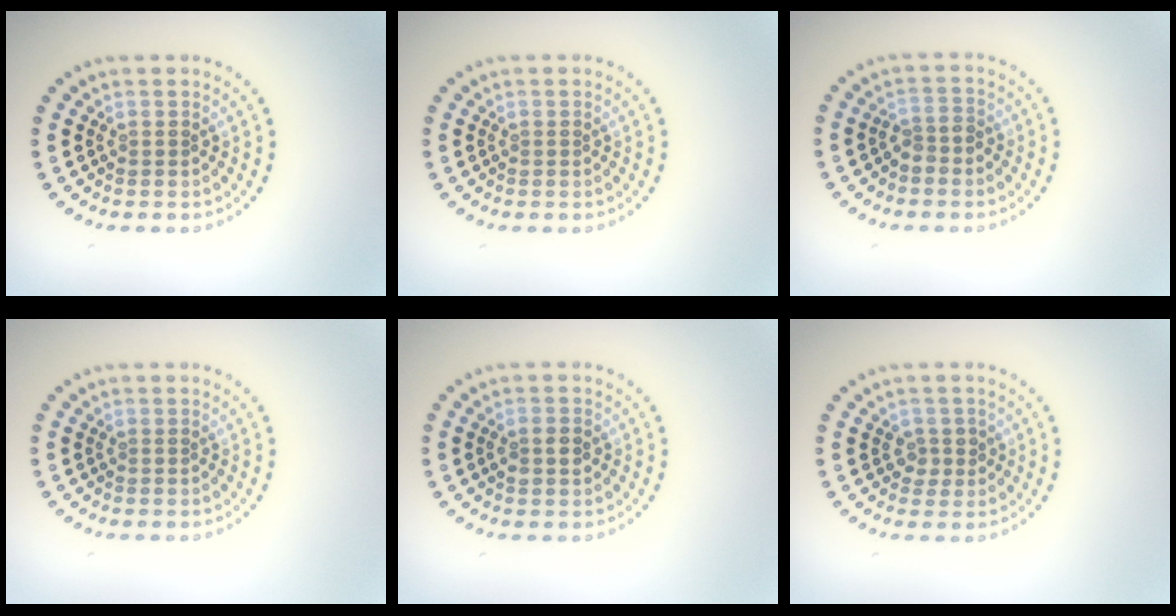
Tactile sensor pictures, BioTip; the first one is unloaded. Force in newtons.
{"total": 0.0}
{"total": 1.4, "press": 1.3, "slide": 0.7}
{"total": 0.0}
{"total": 1.4, "press": 1.4, "slide": 0.4}
{"total": 1.4, "press": 1.2, "slide": 0.7}